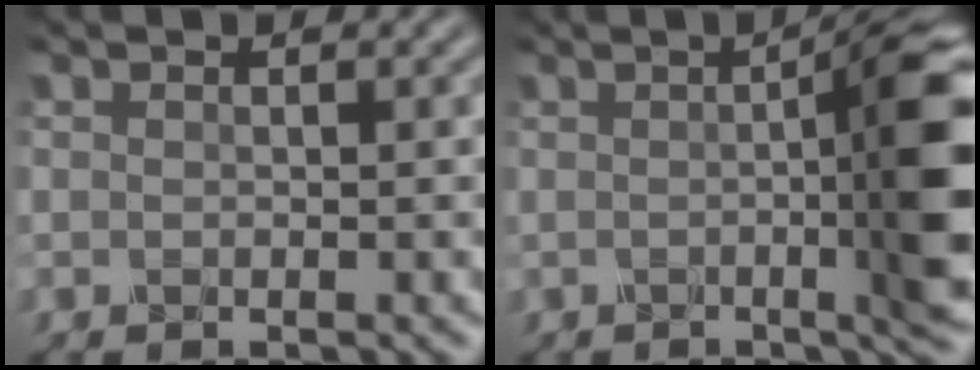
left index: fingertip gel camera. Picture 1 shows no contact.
{"total": 10.2, "force": [0.0, 2.2, 9.9], "torque": [-0.105, 0.007, 0.000]}